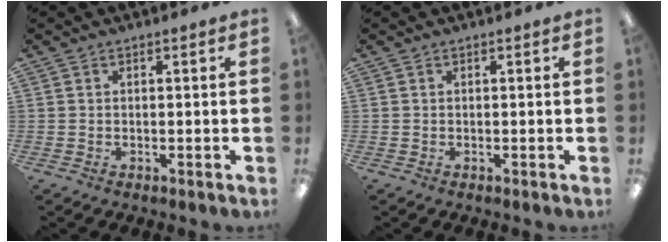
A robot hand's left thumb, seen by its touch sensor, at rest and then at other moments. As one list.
[{"total": 0.0}]